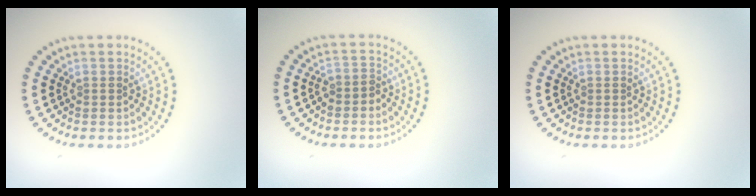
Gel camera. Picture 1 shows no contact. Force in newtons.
{"total": 1.4, "press": 1.1, "slide": 0.9}
{"total": 0.0}